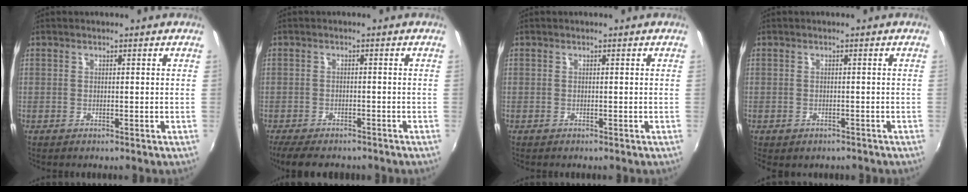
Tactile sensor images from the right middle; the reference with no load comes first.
{"total": 8.4, "force": [-6.8, 2.9, 3.9], "torque": [-0.091, -0.022, -0.109]}
{"total": 0.0}
{"total": 2.1, "force": [-1.4, 1.3, 1.0], "torque": [-0.021, -0.009, -0.014]}